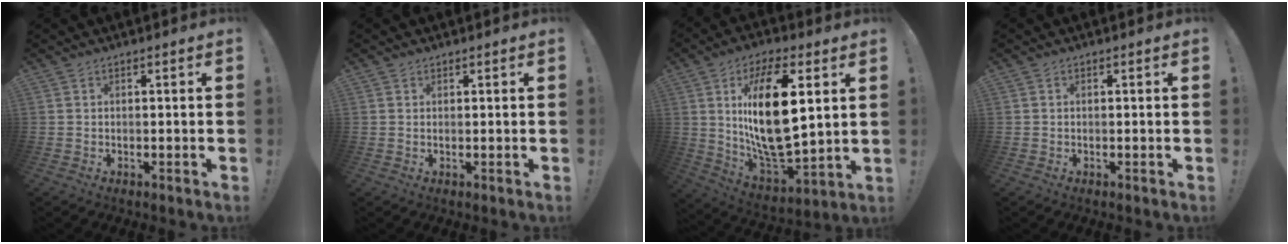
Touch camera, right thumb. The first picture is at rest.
{"total": 0.6, "force": [0.5, 0.2, 0.1], "torque": [0.000, -0.002, 0.010]}
{"total": 21.7, "force": [5.8, 9.3, 18.7], "torque": [-0.344, -0.026, 0.092]}
{"total": 0.0}